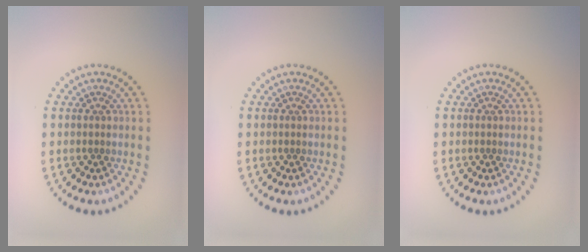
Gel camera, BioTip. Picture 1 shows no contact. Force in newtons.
{"total": 0.0}
{"total": 0.0}